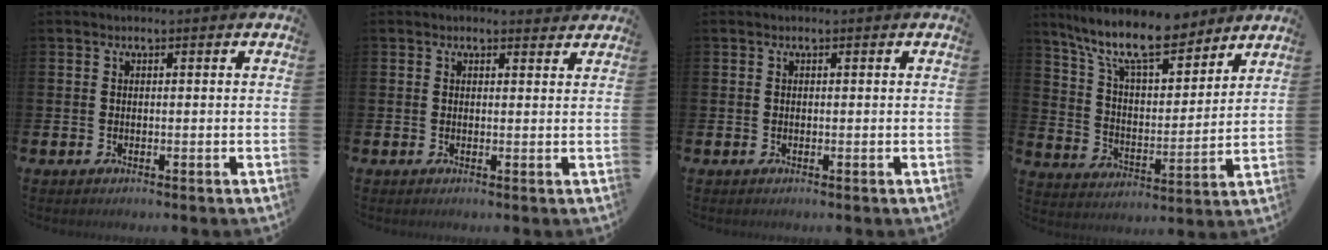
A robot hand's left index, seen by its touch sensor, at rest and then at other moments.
{"total": 1.1, "force": [1.0, 0.4, 0.2], "torque": [0.003, 0.001, 0.017]}
{"total": 0.0}
{"total": 12.0, "force": [10.1, 3.1, 5.6], "torque": [-0.137, -0.055, 0.178]}